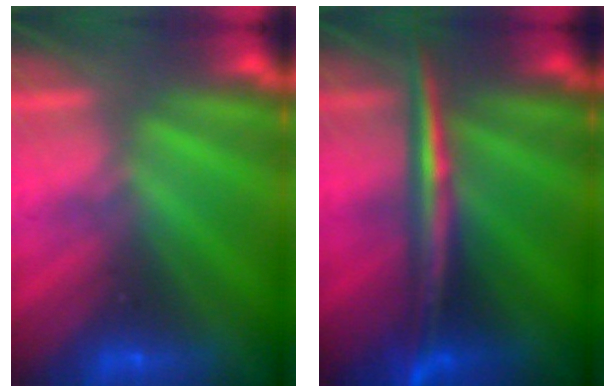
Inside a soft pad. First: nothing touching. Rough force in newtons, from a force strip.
{"total": 2.9}